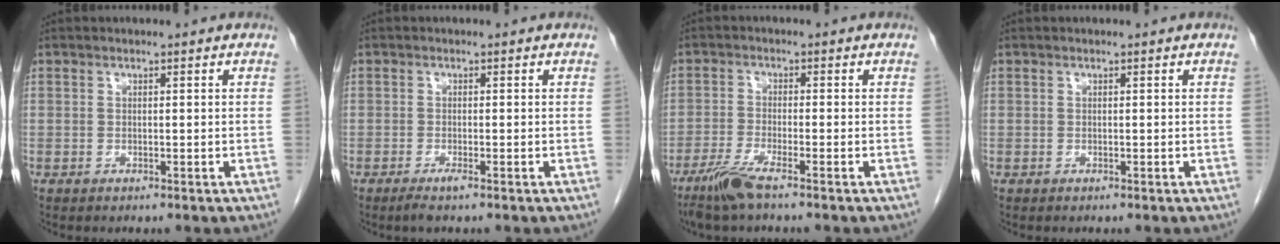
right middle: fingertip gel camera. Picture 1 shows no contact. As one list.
[{"total": 1.6, "force": [-1.1, -0.1, 1.2], "torque": [-0.026, -0.004, -0.022]}, {"total": 4.7, "force": [-3.5, 0.0, 3.2], "torque": [-0.074, -0.014, -0.073]}, {"total": 0.0}]